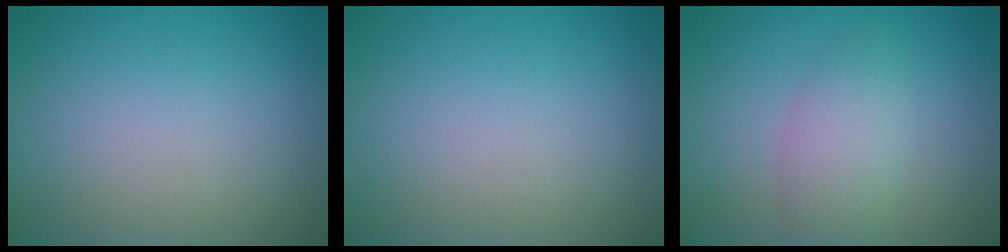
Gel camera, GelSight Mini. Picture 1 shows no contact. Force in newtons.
{"total": 0.0}
{"total": 3.0, "press": 3.0, "slide": 0.2}